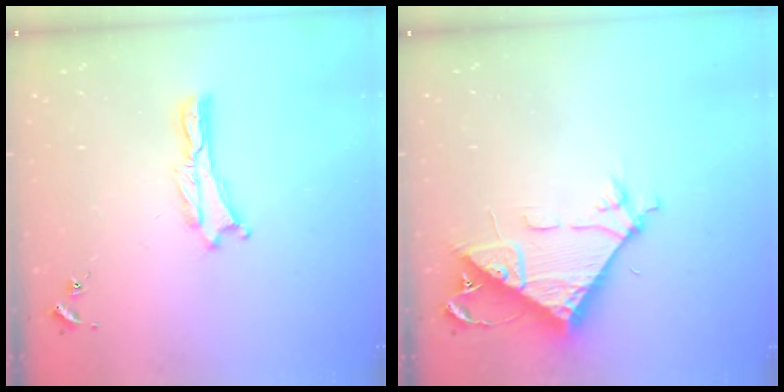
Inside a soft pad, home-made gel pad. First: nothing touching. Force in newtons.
{"total": 9.7, "press": 9.6, "slide": 0.9}